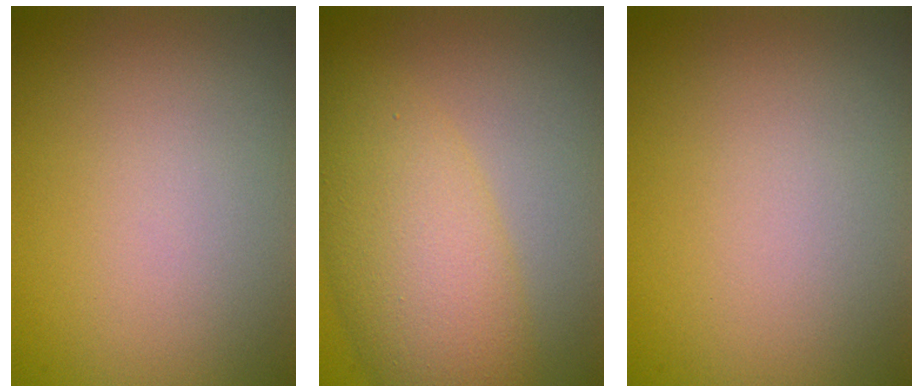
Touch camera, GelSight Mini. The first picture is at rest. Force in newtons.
{"total": 7.1, "press": 7.1, "slide": 0.1}
{"total": 0.0}